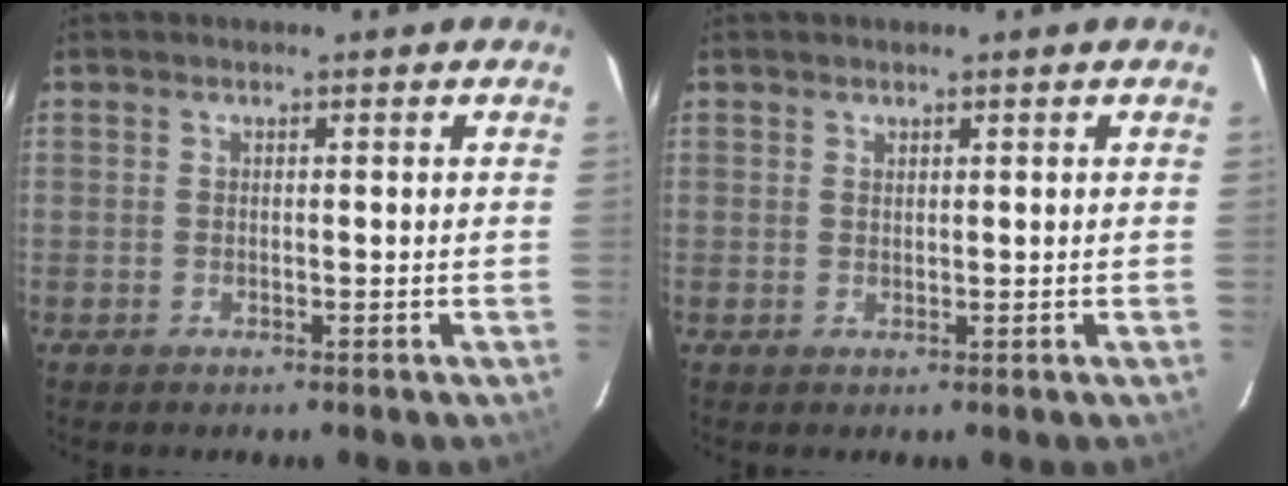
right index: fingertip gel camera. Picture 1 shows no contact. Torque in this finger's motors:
{"motor_torque": [0.06, 0.11, -0.04, 0.00]}